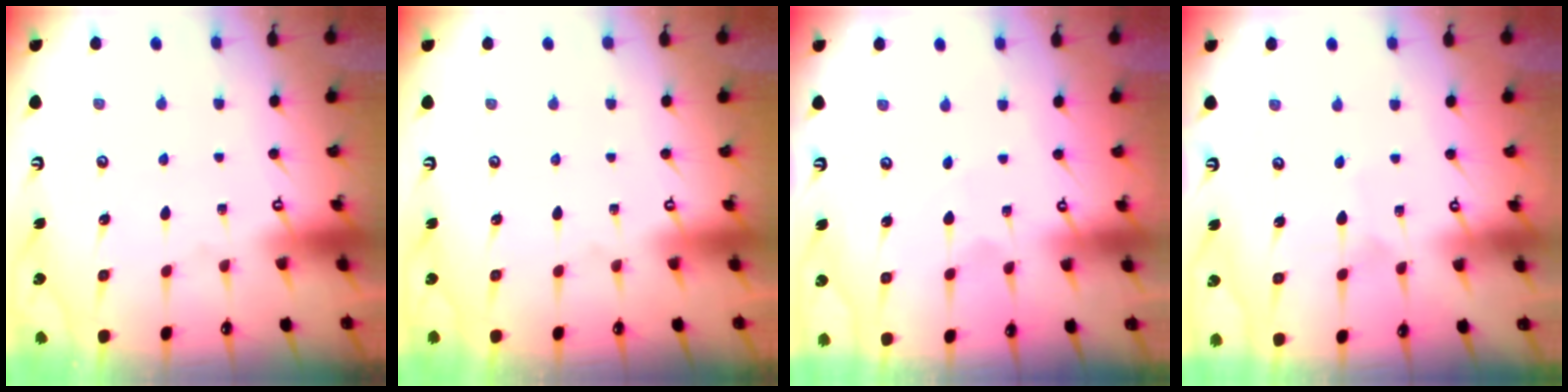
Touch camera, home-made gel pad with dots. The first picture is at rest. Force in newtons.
{"total": 0.0}
{"total": 2.5, "press": 2.5, "slide": 0.3}
{"total": 2.9, "press": 2.9, "slide": 0.4}